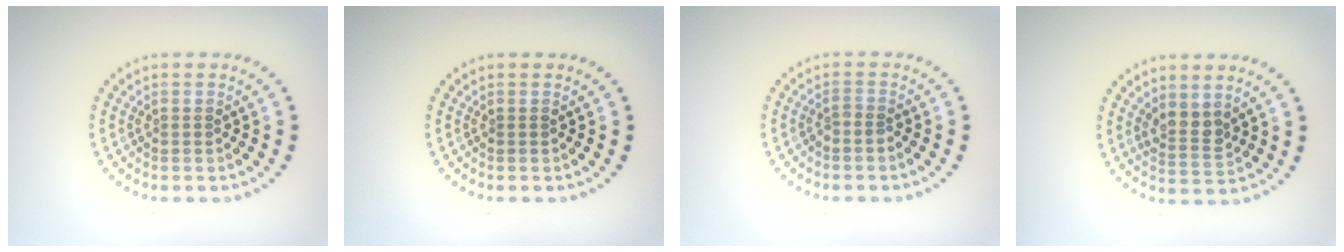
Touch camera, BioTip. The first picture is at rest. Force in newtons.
{"total": 0.0}
{"total": 0.7, "press": 0.4, "slide": 0.6}
{"total": 2.4, "press": 2.1, "slide": 1.2}